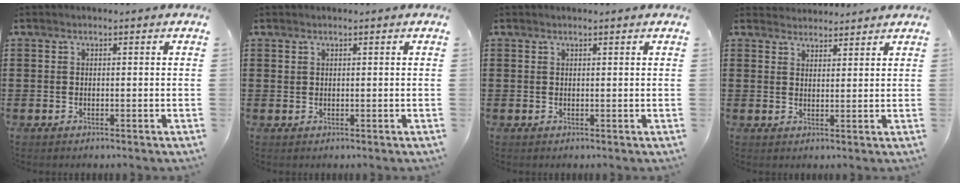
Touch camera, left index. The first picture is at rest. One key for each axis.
{"total": 0.5, "fx": 0.4, "fy": 0.4, "fz": 0.0, "tx": -0.003, "ty": 0.002, "tz": 0.008}
{"total": 0.5, "fx": 0.4, "fy": -0.1, "fz": 0.3, "tx": -0.006, "ty": -0.001, "tz": 0.008}
{"total": 2.4, "fx": 2.4, "fy": 0.3, "fz": -0.4, "tx": 0.001, "ty": -0.005, "tz": 0.047}